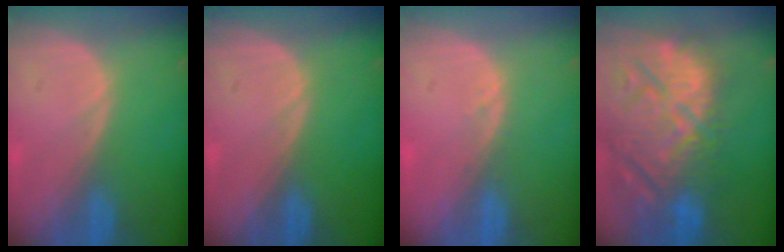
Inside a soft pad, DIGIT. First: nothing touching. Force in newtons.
{"total": 0.0}
{"total": 1.0, "press": 0.9, "slide": 0.3}
{"total": 15.2, "press": 12.9, "slide": 8.0}